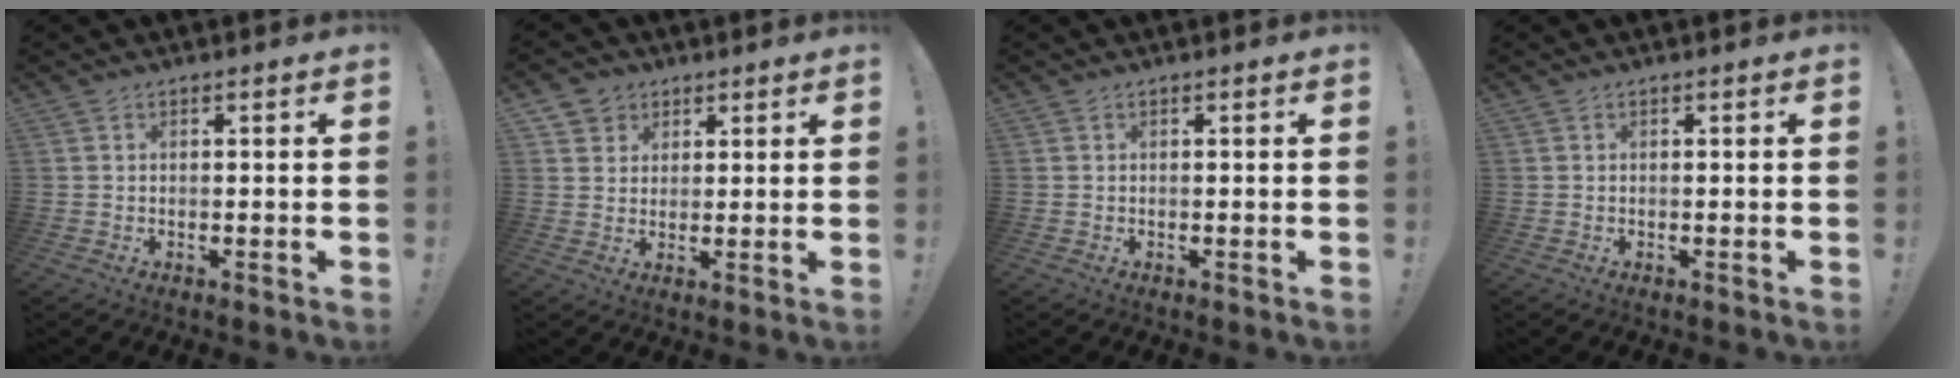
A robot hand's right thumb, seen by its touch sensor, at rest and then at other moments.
{"total": 4.7, "force": [2.3, 4.0, 0.3], "torque": [0.000, -0.016, 0.044]}
{"total": 0.0}
{"total": 0.0}